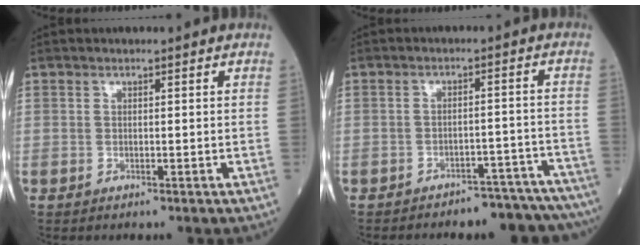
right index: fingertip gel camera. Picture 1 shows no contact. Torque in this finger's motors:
{"motor_torque": [0.24, -0.82, 0.29, 0.03]}